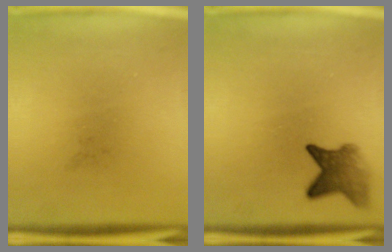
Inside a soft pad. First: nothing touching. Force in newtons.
{"total": 4.5}